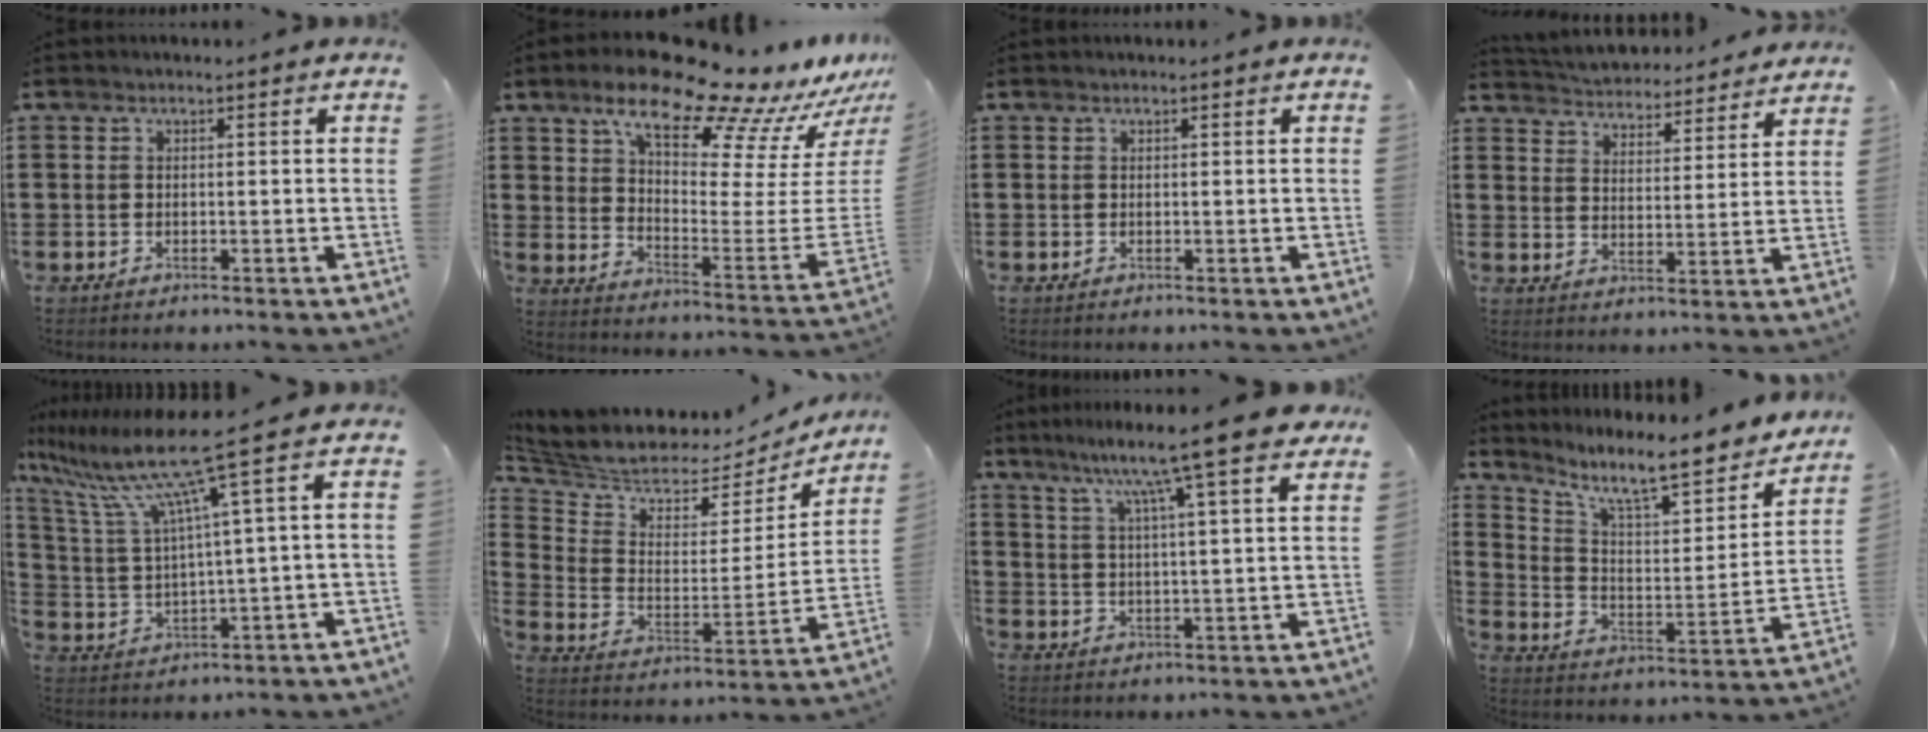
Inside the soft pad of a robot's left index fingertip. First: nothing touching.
{"total": 15.3, "force": [12.5, 3.9, 8.0], "torque": [-0.139, -0.099, 0.205]}
{"total": 0.0}
{"total": 4.0, "force": [4.0, 0.2, -0.4], "torque": [-0.019, -0.035, 0.064]}
{"total": 11.6, "force": [7.2, -0.7, 9.0], "torque": [-0.216, -0.041, 0.107]}
{"total": 5.0, "force": [4.8, 1.6, 0.4], "torque": [-0.044, -0.051, 0.080]}
{"total": 10.1, "force": [8.1, -0.6, 6.0], "torque": [-0.128, -0.043, 0.129]}
{"total": 9.6, "force": [7.8, 1.4, 5.4], "torque": [-0.115, -0.063, 0.122]}